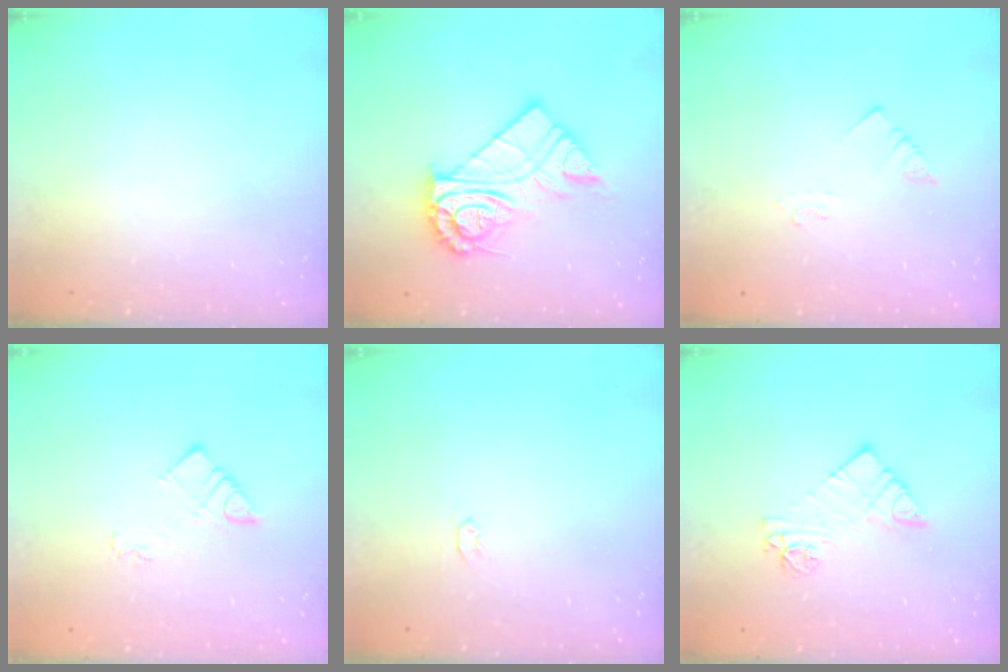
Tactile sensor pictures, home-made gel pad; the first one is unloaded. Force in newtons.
{"total": 15.9, "press": 15.9, "slide": 1.3}
{"total": 2.1, "press": 2.1, "slide": 0.3}
{"total": 5.0, "press": 5.0, "slide": 0.2}
{"total": 2.0, "press": 2.0, "slide": 0.3}
{"total": 9.4, "press": 9.4, "slide": 0.7}